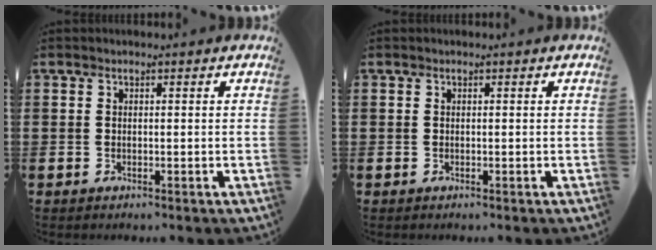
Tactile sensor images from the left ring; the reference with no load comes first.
{"total": 0.0}